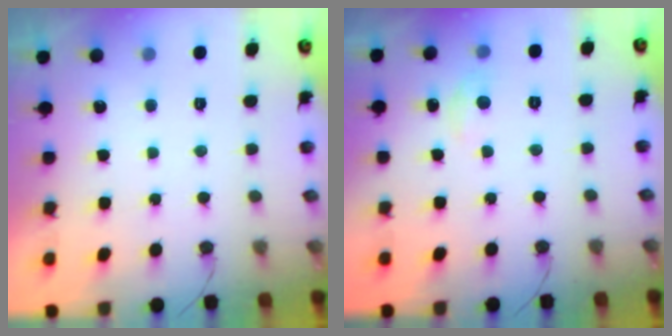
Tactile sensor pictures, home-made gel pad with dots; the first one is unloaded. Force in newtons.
{"total": 3.9, "press": 3.8, "slide": 0.5}